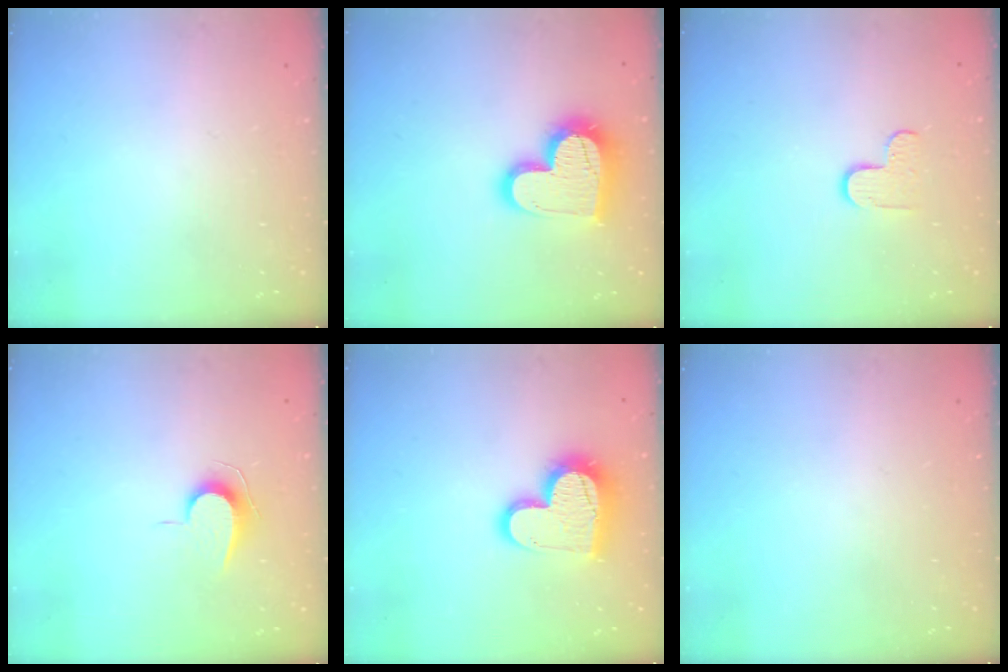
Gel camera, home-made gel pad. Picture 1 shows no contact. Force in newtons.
{"total": 17.7, "press": 17.7, "slide": 1.3}
{"total": 5.1, "press": 5.1, "slide": 0.5}
{"total": 7.0, "press": 7.0, "slide": 0.7}
{"total": 15.2, "press": 15.1, "slide": 1.4}
{"total": 0.0}